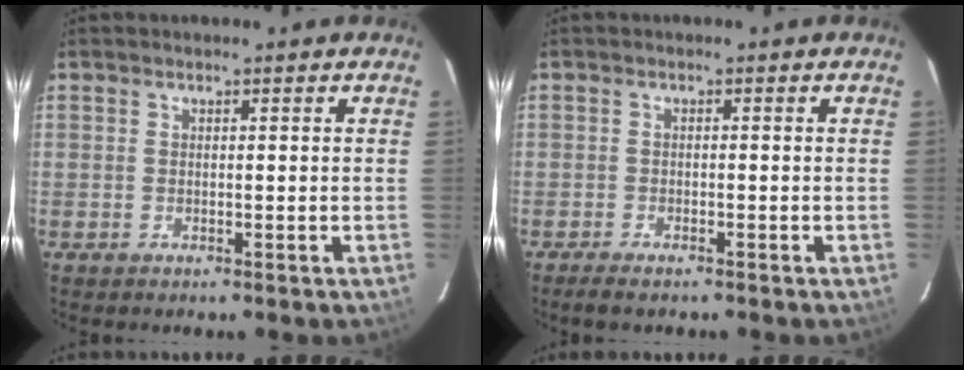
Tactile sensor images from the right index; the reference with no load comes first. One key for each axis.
{"total": 2.8, "fx": -2.4, "fy": 0.6, "fz": 1.4, "tx": -0.037, "ty": -0.009, "tz": -0.042}